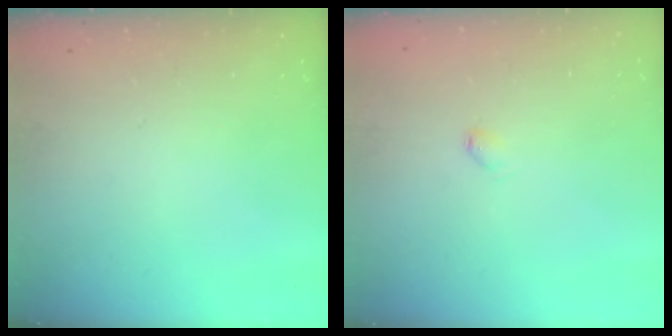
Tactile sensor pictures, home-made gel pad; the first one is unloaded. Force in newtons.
{"total": 2.7, "press": 2.7, "slide": 0.4}